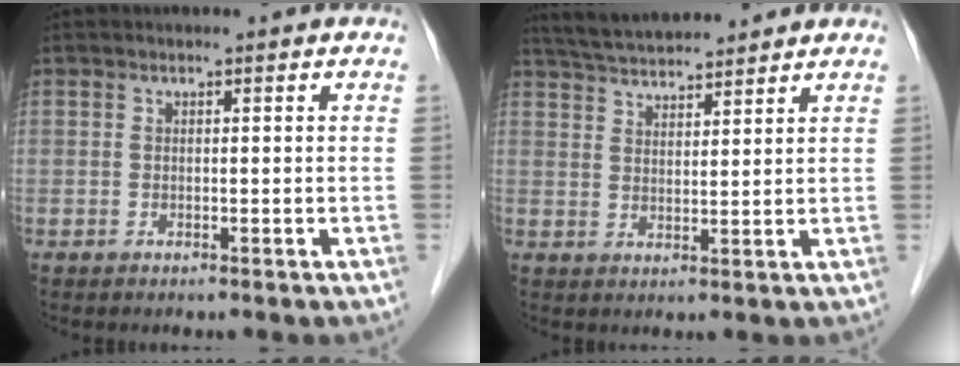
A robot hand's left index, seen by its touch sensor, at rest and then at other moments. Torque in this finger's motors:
{"motor_torque": [0.51, -0.45, 0.11, 0.02]}